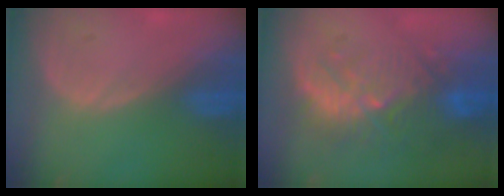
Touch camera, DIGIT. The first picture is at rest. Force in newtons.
{"total": 10.8, "press": 9.8, "slide": 4.5}